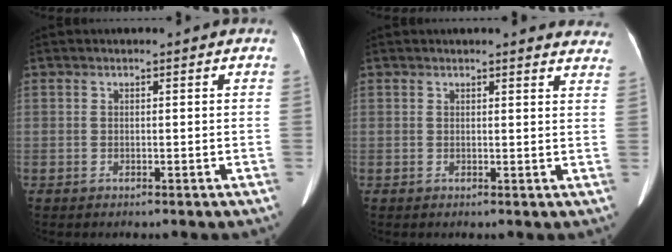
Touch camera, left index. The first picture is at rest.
{"total": 10.1, "force": [9.7, 1.6, 2.3], "torque": [0.007, -0.017, 0.076]}